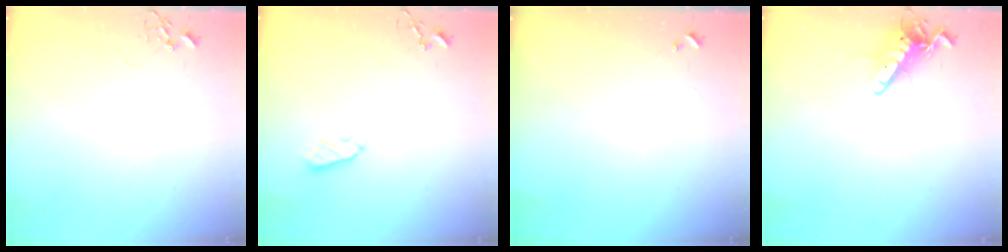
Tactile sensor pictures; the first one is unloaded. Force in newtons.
{"total": 6.5, "press": 6.5, "slide": 0.3}
{"total": 0.0}
{"total": 12.2, "press": 12.1, "slide": 1.0}